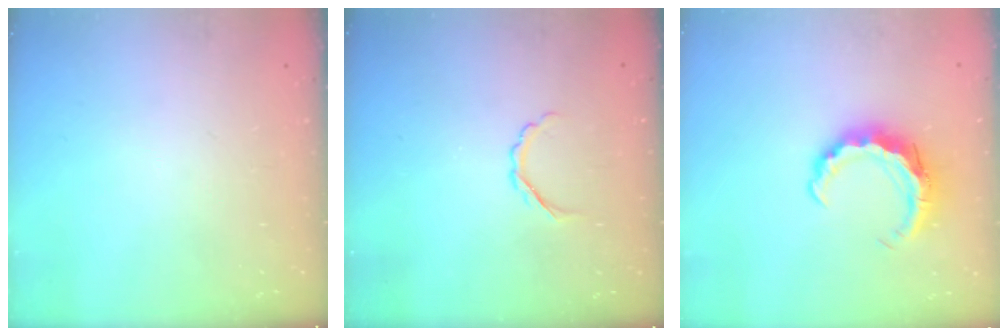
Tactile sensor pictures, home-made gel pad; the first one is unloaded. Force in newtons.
{"total": 2.7, "press": 2.6, "slide": 0.7}
{"total": 8.5, "press": 8.5, "slide": 0.8}